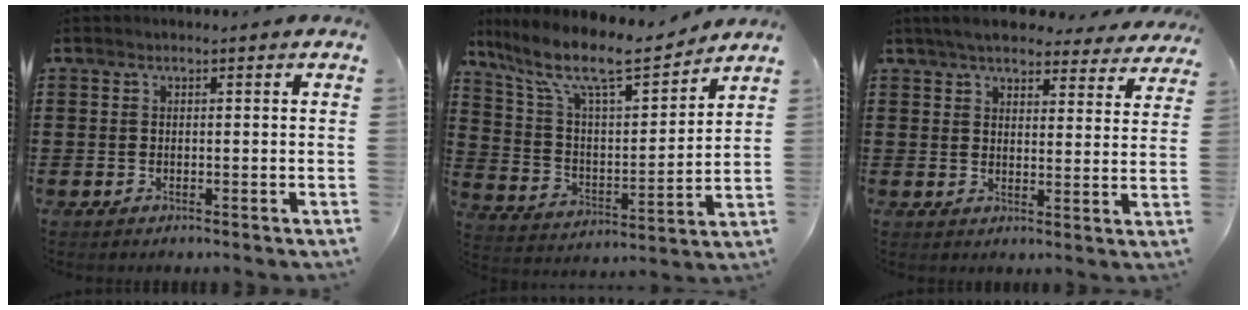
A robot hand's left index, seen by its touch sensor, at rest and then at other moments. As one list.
[{"total": 11.4, "force": [9.1, 2.2, 6.5], "torque": [-0.155, -0.055, 0.153]}, {"total": 5.2, "force": [5.0, 0.9, 1.2], "torque": [-0.037, -0.021, 0.088]}]